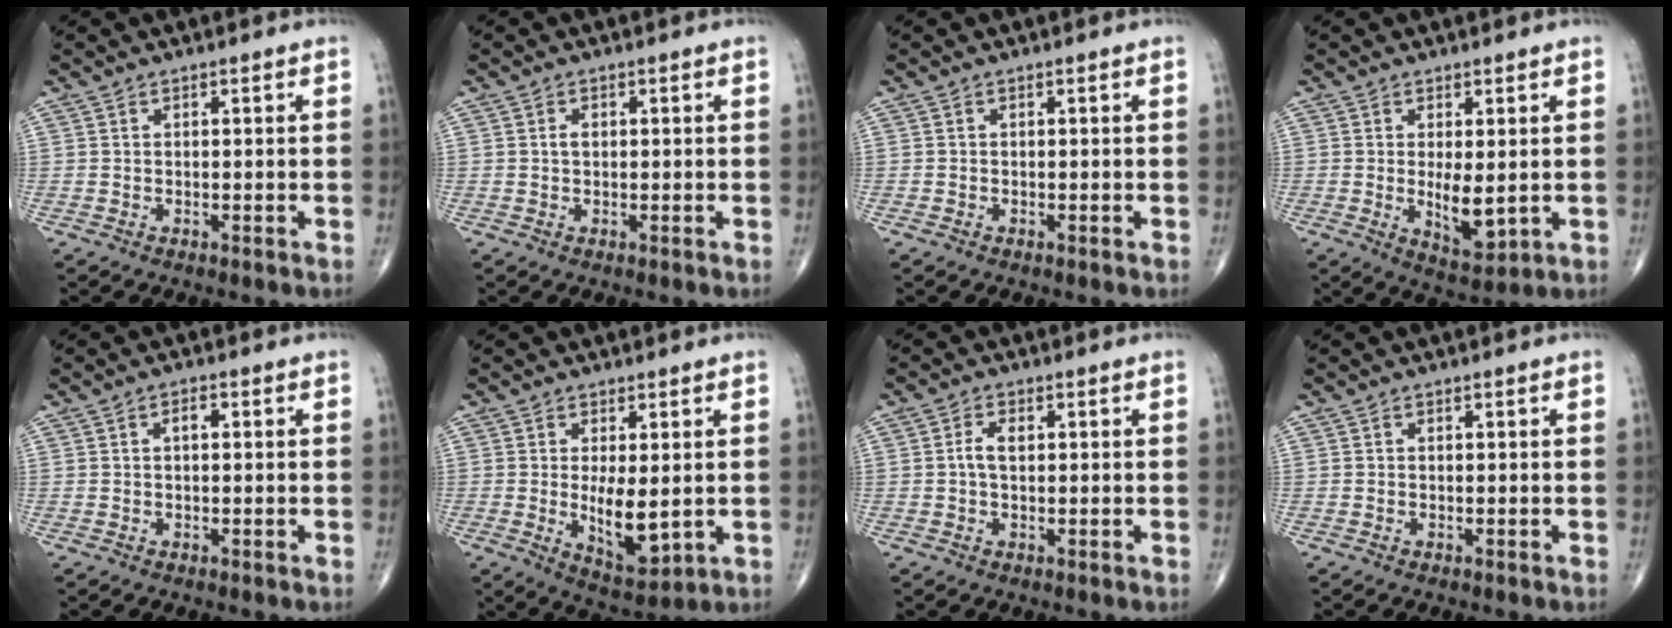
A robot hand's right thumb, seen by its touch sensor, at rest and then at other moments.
{"total": 1.2, "force": [0.1, 0.8, 0.9], "torque": [-0.013, 0.003, 0.001]}
{"total": 0.0}
{"total": 6.5, "force": [-0.2, 2.7, 5.8], "torque": [-0.083, -0.018, 0.008]}
{"total": 1.8, "force": [0.3, 0.9, 1.5], "torque": [-0.025, 0.004, 0.003]}
{"total": 9.9, "force": [-0.4, 4.1, 9.0], "torque": [-0.136, -0.024, 0.010]}
{"total": 2.7, "force": [0.2, 1.5, 2.2], "torque": [-0.046, 0.007, 0.002]}
{"total": 0.0}